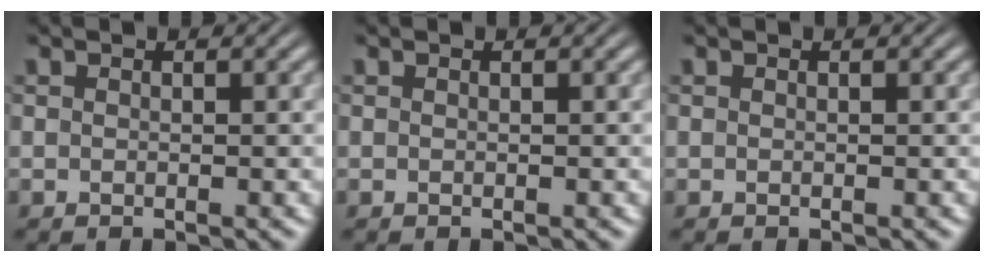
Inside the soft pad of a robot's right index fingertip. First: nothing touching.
{"total": 0.0}
{"total": 0.0}